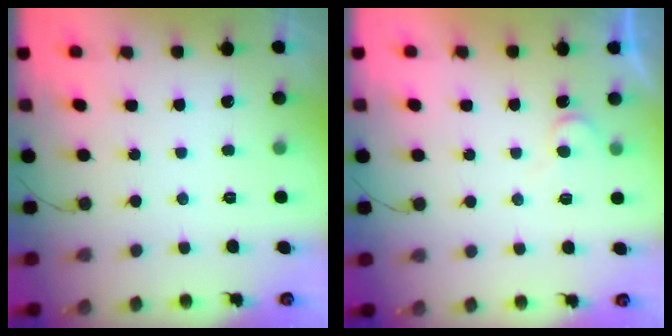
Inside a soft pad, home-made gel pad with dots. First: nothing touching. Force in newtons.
{"total": 4.6, "press": 4.6, "slide": 0.4}